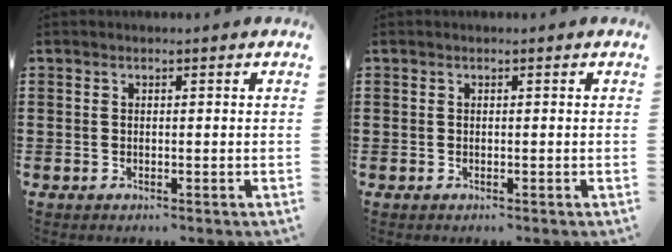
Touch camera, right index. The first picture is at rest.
{"total": 0.0}